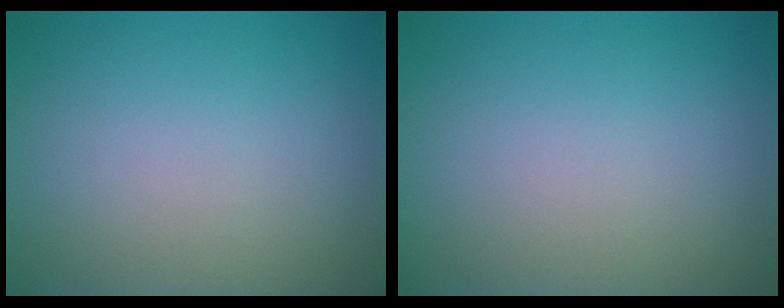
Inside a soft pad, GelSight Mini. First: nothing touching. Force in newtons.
{"total": 0.0}